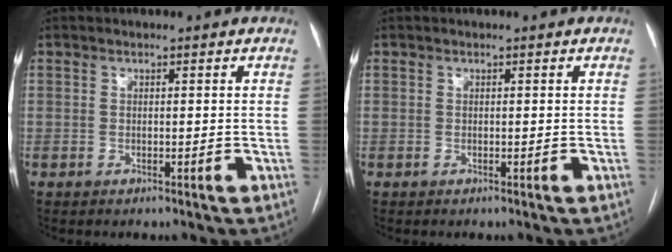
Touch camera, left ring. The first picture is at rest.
{"total": 0.0}